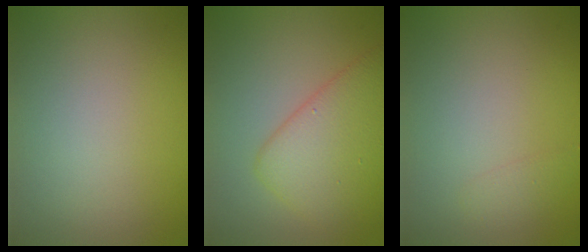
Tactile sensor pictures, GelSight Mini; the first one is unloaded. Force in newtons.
{"total": 6.1, "press": 6.1, "slide": 0.1}
{"total": 0.8, "press": 0.8, "slide": 0.0}